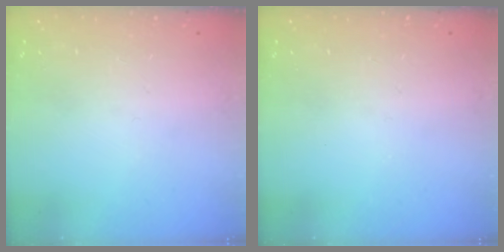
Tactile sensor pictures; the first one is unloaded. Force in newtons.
{"total": 0.0}